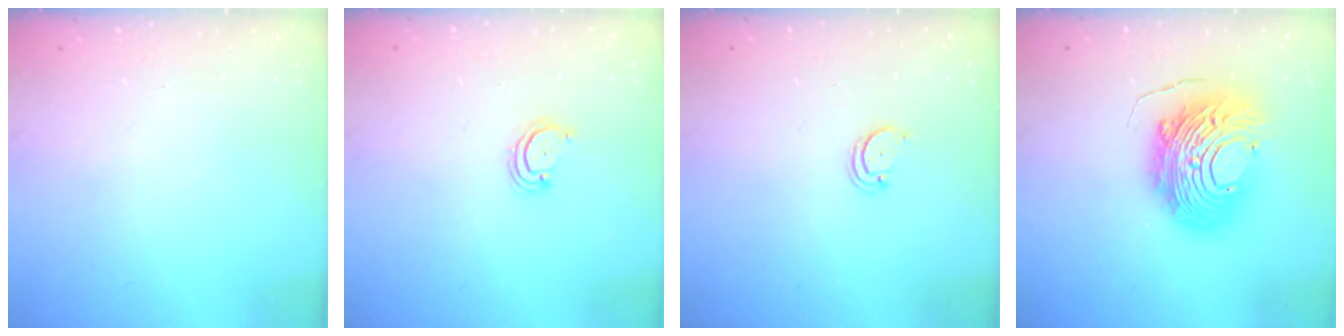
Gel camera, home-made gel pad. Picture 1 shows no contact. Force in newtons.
{"total": 2.5, "press": 2.5, "slide": 0.3}
{"total": 2.0, "press": 2.0, "slide": 0.2}
{"total": 17.9, "press": 17.9, "slide": 1.5}